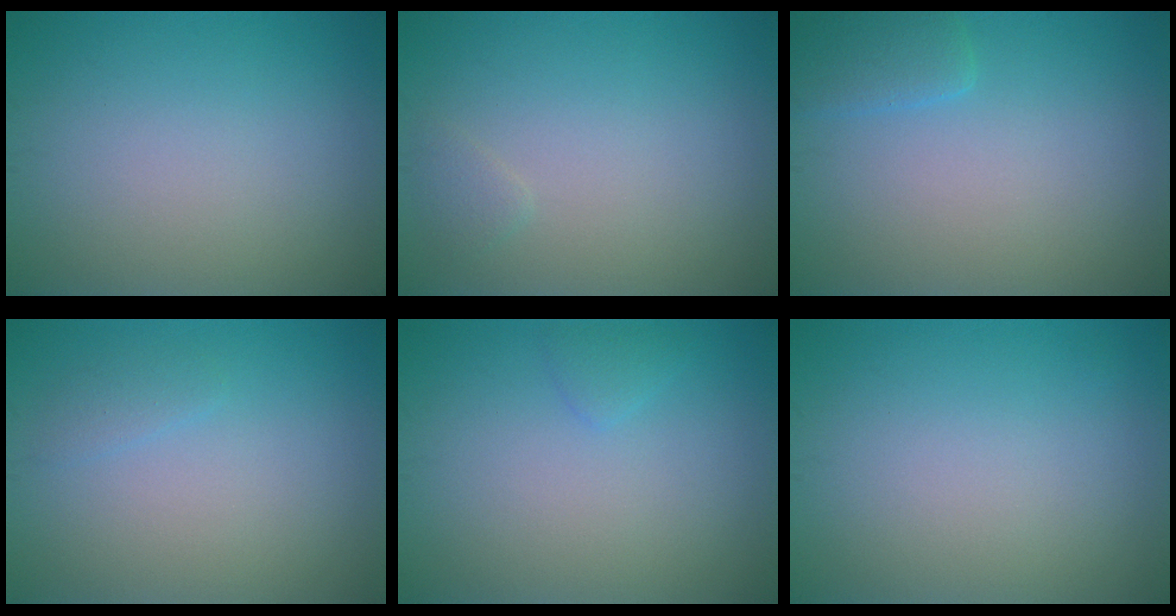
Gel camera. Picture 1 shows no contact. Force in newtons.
{"total": 0.8, "press": 0.8, "slide": 0.1}
{"total": 1.9, "press": 1.8, "slide": 0.3}
{"total": 0.9, "press": 0.9, "slide": 0.1}
{"total": 0.9, "press": 0.9, "slide": 0.1}
{"total": 0.0}